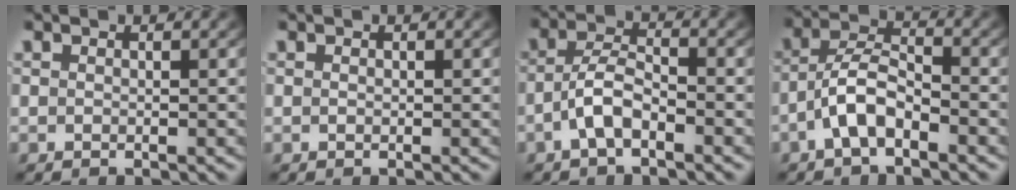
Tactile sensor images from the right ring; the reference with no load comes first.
{"total": 0.0}
{"total": 3.4, "force": [-2.1, 1.5, 2.3], "torque": [-0.040, -0.005, -0.037]}
{"total": 4.3, "force": [-2.1, 2.5, 2.8], "torque": [-0.052, -0.011, -0.038]}